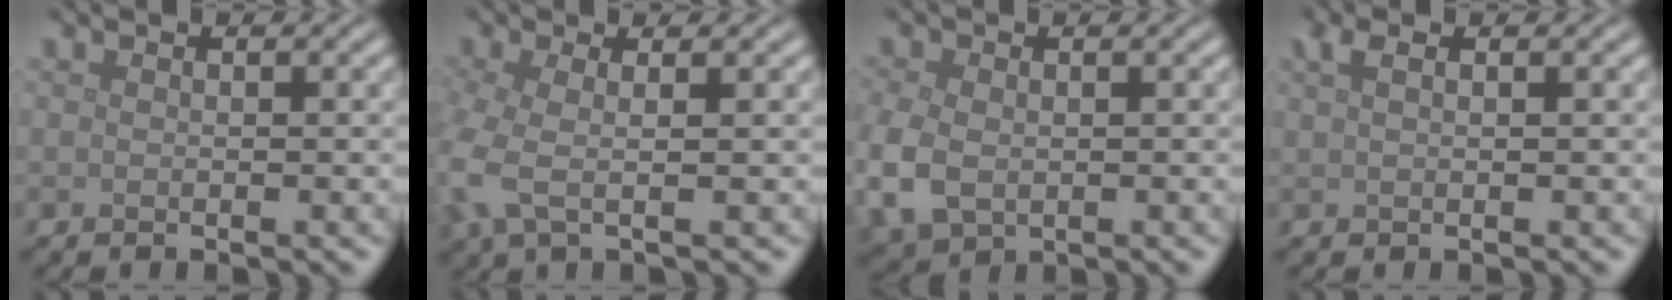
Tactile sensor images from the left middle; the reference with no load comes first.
{"total": 3.8, "force": [-0.6, 1.3, 3.5], "torque": [-0.092, -0.009, -0.018]}
{"total": 5.0, "force": [-1.1, 3.7, 3.2], "torque": [-0.092, -0.012, -0.022]}
{"total": 1.6, "force": [1.0, 0.4, 1.2], "torque": [-0.024, 0.005, 0.018]}